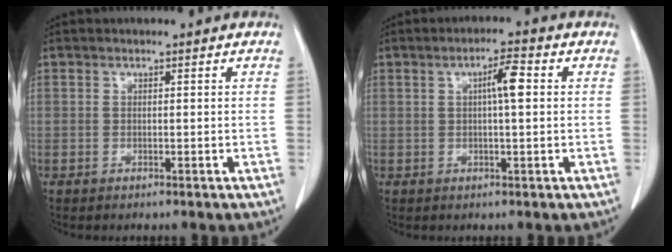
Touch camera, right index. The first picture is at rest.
{"total": 4.1, "force": [0.8, 0.5, 4.0], "torque": [-0.067, 0.007, 0.012]}